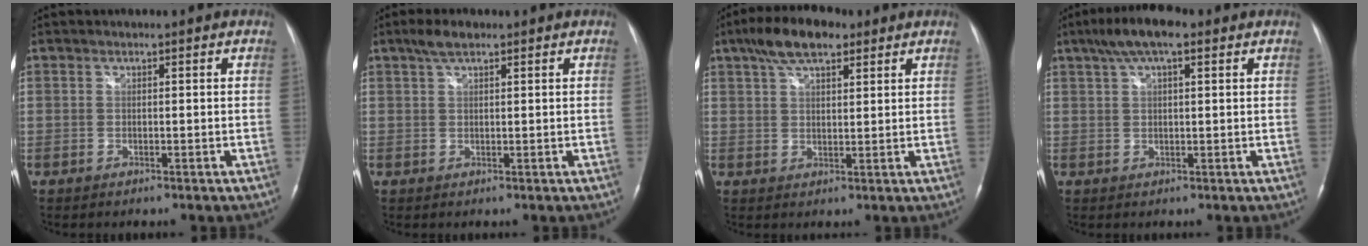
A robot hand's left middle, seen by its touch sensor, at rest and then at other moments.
{"total": 3.0, "force": [2.1, 1.0, 2.0], "torque": [-0.044, 0.012, 0.040]}
{"total": 8.5, "force": [5.5, 3.3, 5.7], "torque": [-0.107, 0.023, 0.095]}
{"total": 7.3, "force": [4.4, 1.9, 5.5], "torque": [-0.108, 0.025, 0.072]}